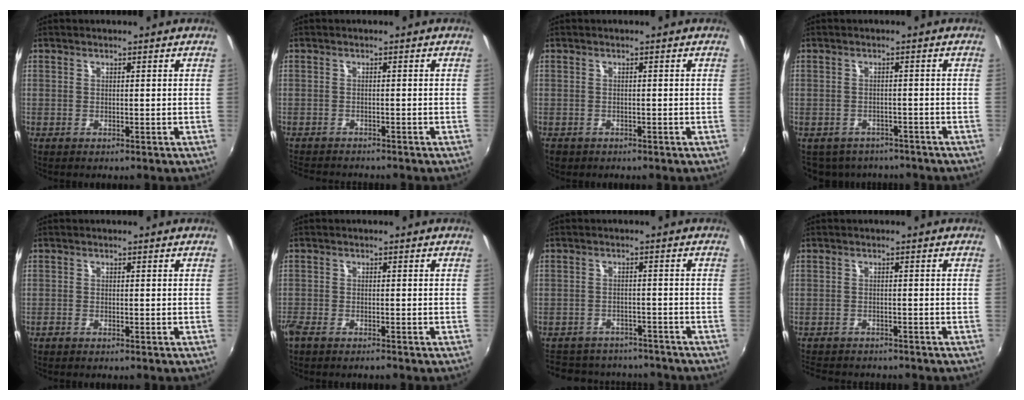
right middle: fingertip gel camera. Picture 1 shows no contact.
{"total": 5.4, "force": [-5.1, 0.8, 1.6], "torque": [-0.045, -0.018, -0.083]}
{"total": 1.6, "force": [-0.9, 1.2, 0.5], "torque": [-0.015, -0.005, -0.013]}
{"total": 7.3, "force": [-5.8, 3.9, 1.9], "torque": [-0.048, -0.010, -0.075]}
{"total": 0.6, "force": [-0.6, 0.2, 0.2], "torque": [-0.004, -0.002, -0.014]}
{"total": 3.1, "force": [-2.7, 0.6, 1.5], "torque": [-0.043, -0.012, -0.055]}
{"total": 14.3, "force": [-12.3, 5.7, 4.5], "torque": [-0.106, 0.014, -0.164]}
{"total": 6.7, "force": [-6.2, 1.9, 2.1], "torque": [-0.056, -0.015, -0.094]}